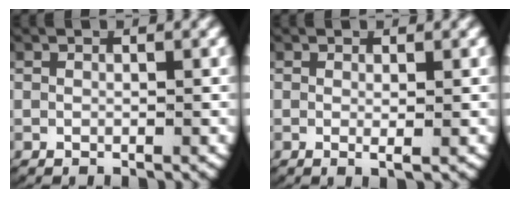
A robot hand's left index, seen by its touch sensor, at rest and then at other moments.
{"total": 1.0, "force": [0.0, 0.0, 1.0], "torque": [-0.023, -0.009, 0.002]}